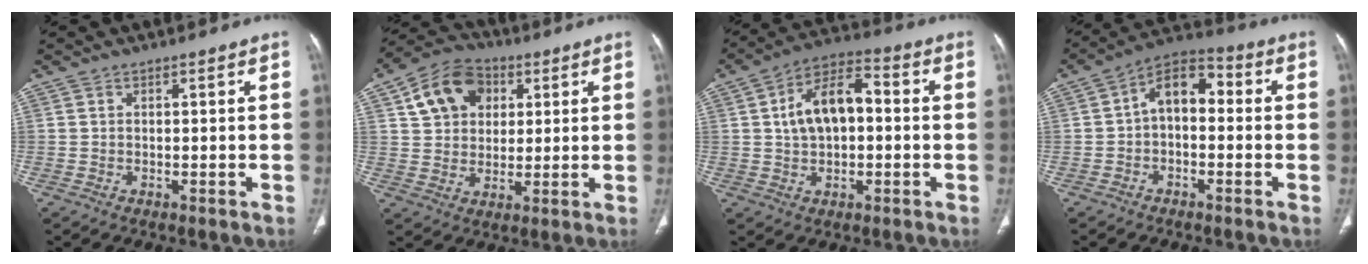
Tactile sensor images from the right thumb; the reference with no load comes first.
{"total": 12.5, "force": [4.5, 9.5, 6.7], "torque": [-0.091, 0.000, 0.071]}
{"total": 11.8, "force": [1.0, 7.0, 9.4], "torque": [-0.155, 0.030, 0.009]}
{"total": 8.9, "force": [-0.1, 5.6, 6.9], "torque": [-0.087, 0.037, -0.019]}